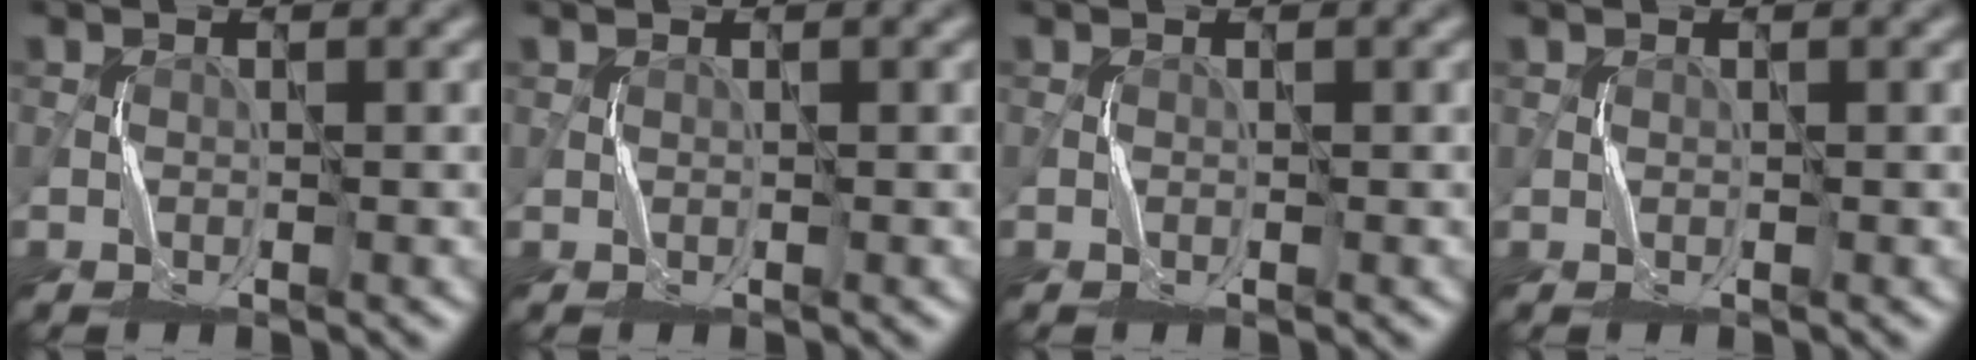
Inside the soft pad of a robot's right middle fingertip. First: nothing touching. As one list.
[{"total": 0.0}, {"total": 0.0}, {"total": 0.0}]